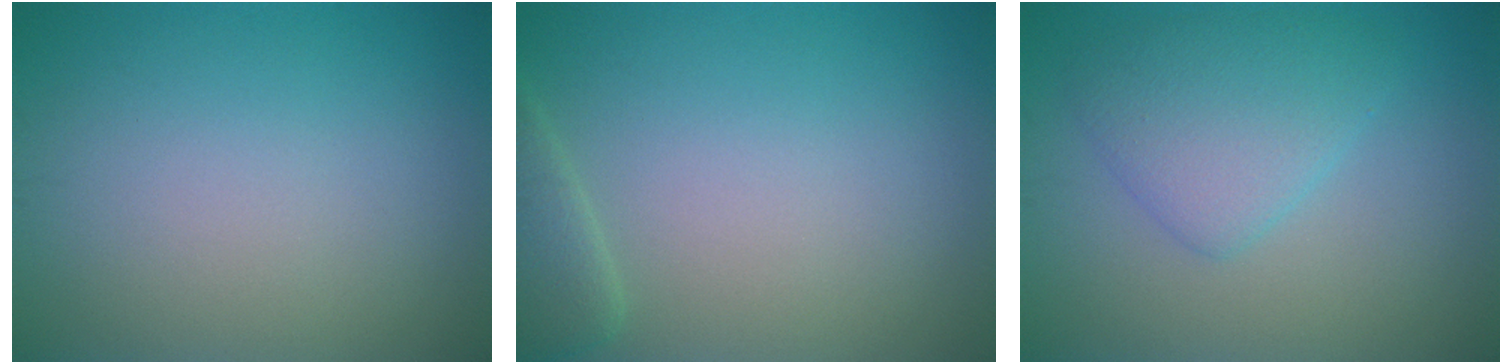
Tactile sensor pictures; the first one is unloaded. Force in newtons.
{"total": 2.2, "press": 2.2, "slide": 0.3}
{"total": 3.9, "press": 3.9, "slide": 0.1}